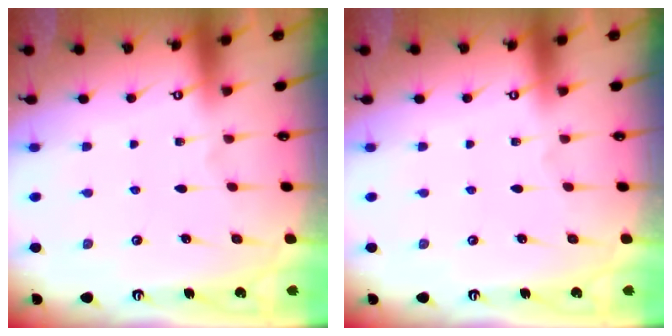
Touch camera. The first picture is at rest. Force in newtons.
{"total": 0.0}